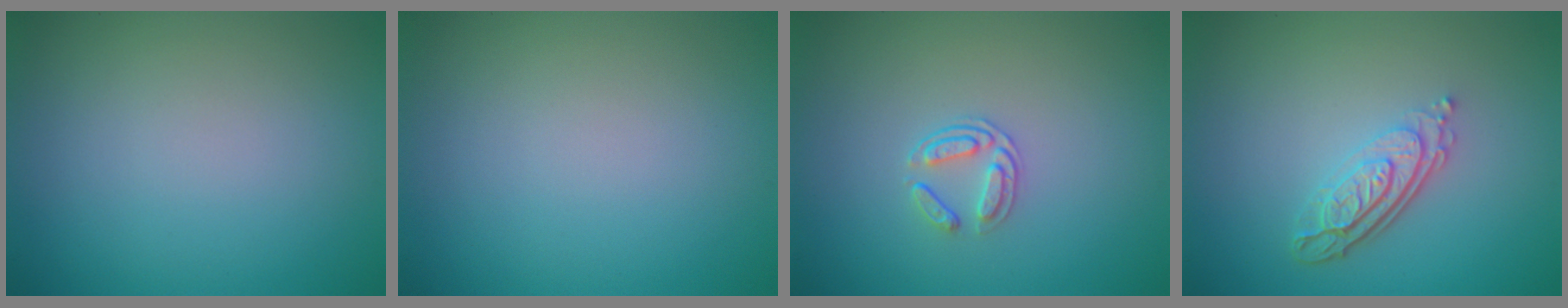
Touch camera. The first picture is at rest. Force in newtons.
{"total": 0.0}
{"total": 1.7, "press": 1.3, "slide": 1.1}
{"total": 4.0, "press": 2.8, "slide": 2.8}